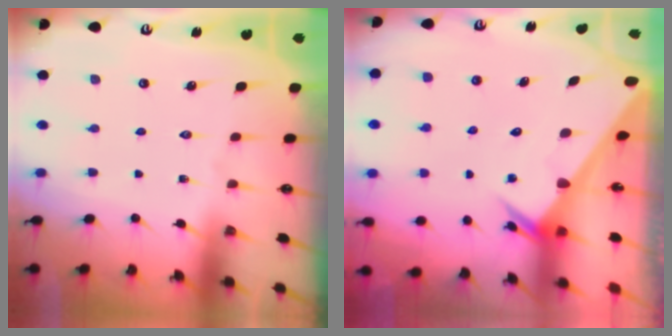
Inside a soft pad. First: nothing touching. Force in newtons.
{"total": 2.5, "press": 2.5, "slide": 0.0}